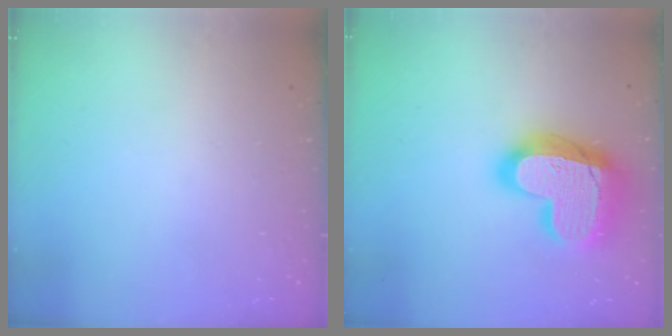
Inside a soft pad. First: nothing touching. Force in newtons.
{"total": 23.3, "press": 23.2, "slide": 1.9}